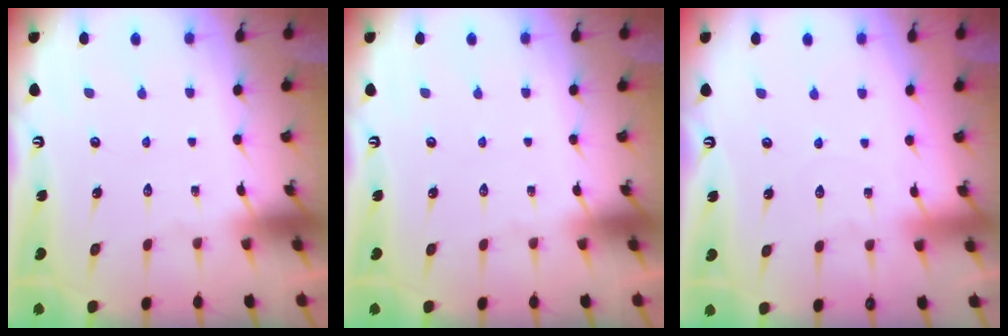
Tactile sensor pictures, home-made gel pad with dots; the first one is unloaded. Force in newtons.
{"total": 0.0}
{"total": 2.7, "press": 2.7, "slide": 0.3}